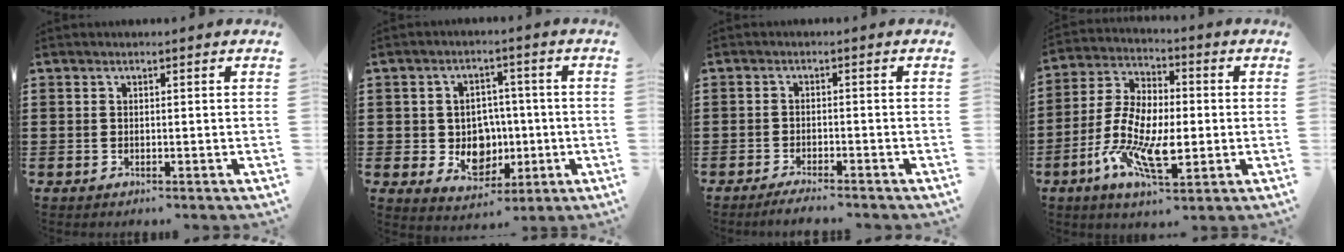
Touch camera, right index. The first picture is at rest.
{"total": 6.7, "force": [-0.5, 5.9, 3.2], "torque": [-0.045, -0.001, -0.006]}
{"total": 2.1, "force": [-2.0, -0.3, 0.6], "torque": [-0.010, -0.003, -0.038]}
{"total": 11.1, "force": [-3.2, 5.0, 9.4], "torque": [-0.218, -0.011, -0.065]}